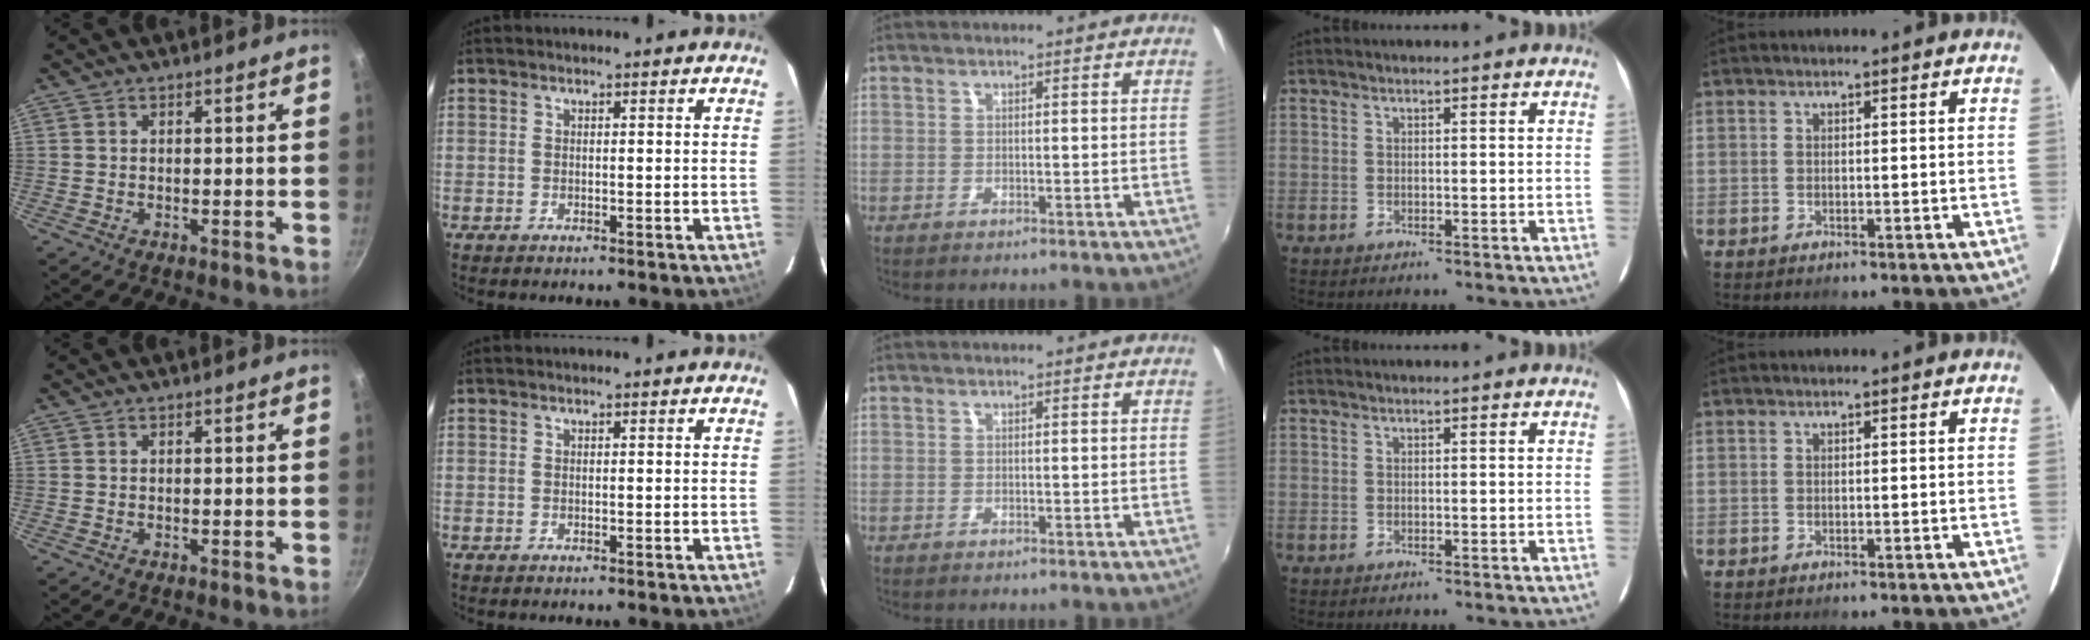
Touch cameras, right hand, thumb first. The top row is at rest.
{}